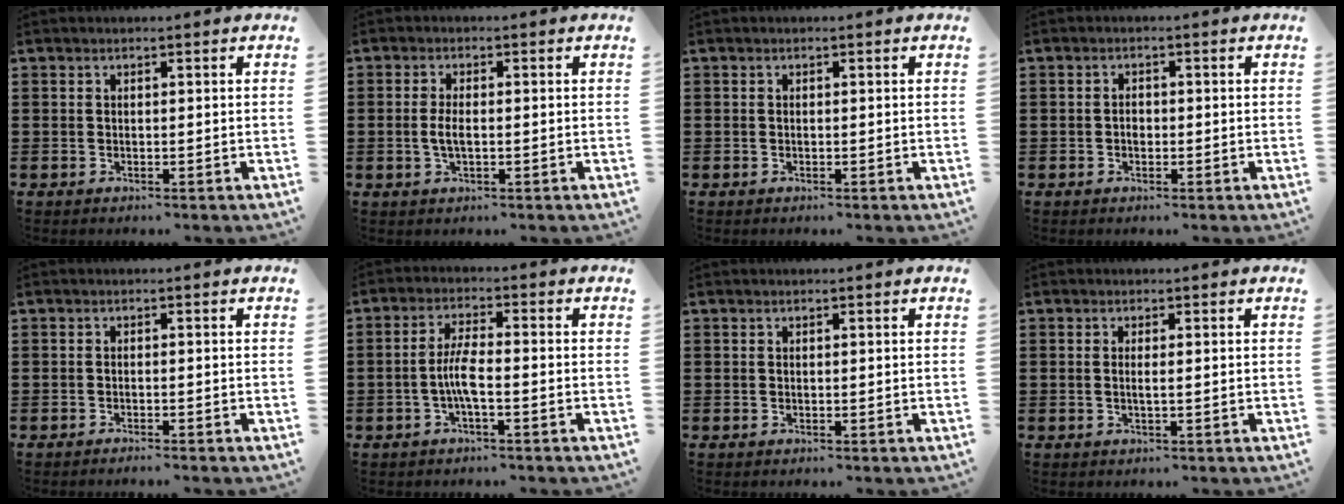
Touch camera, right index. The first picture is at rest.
{"total": 2.7, "force": [-0.3, 1.0, 2.5], "torque": [-0.063, -0.006, -0.009]}
{"total": 0.0}
{"total": 1.4, "force": [-0.2, 0.9, 1.0], "torque": [-0.022, 0.004, -0.005]}
{"total": 0.8, "force": [-0.7, -0.3, 0.1], "torque": [-0.001, 0.002, -0.013]}
{"total": 4.6, "force": [-1.4, 0.9, 4.3], "torque": [-0.099, -0.004, -0.033]}
{"total": 0.0}
{"total": 1.1, "force": [0.1, -0.2, 1.1], "torque": [-0.019, -0.002, 0.003]}